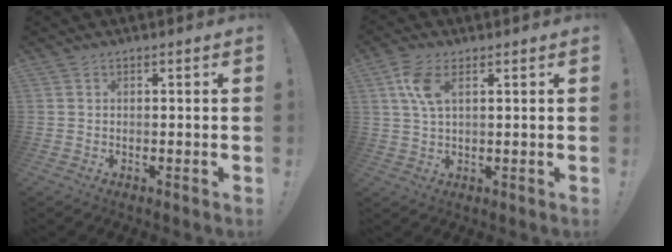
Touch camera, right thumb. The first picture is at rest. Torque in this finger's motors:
{"motor_torque": [0.06, 0.07, 0.36, 0.49, 0.16]}